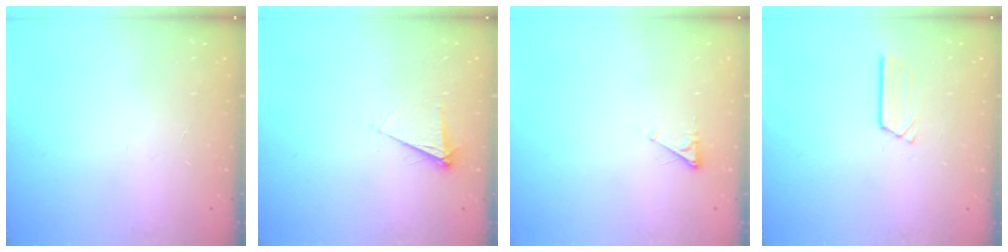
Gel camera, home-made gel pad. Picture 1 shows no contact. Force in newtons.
{"total": 5.1, "press": 5.0, "slide": 0.6}
{"total": 2.6, "press": 2.6, "slide": 0.4}
{"total": 3.8, "press": 3.7, "slide": 0.3}